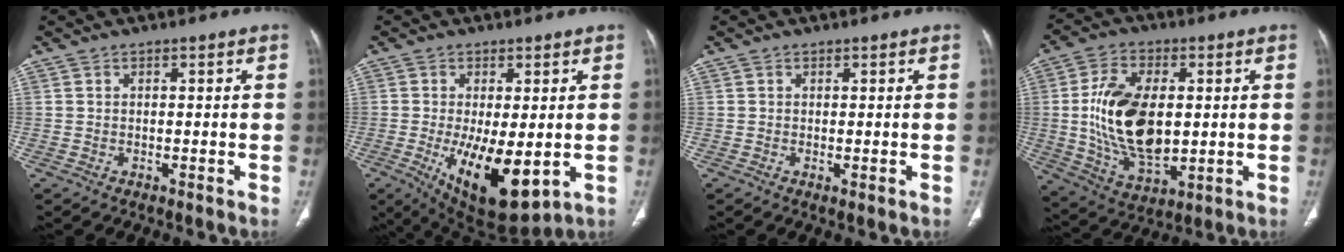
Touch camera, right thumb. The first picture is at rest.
{"total": 13.9, "force": [-2.9, 5.6, 12.4], "torque": [-0.202, -0.027, -0.026]}
{"total": 0.7, "force": [-0.1, 0.2, 0.7], "torque": [-0.017, -0.004, -0.001]}
{"total": 17.4, "force": [0.9, 9.7, 14.5], "torque": [-0.261, -0.011, 0.026]}